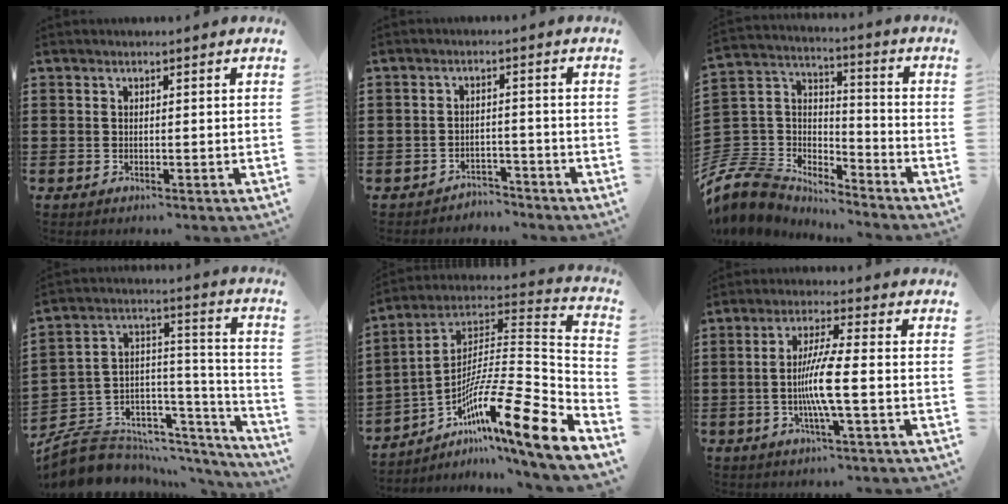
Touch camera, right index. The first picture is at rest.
{"total": 2.9, "force": [-2.8, 0.6, -0.1], "torque": [-0.006, 0.002, -0.061]}
{"total": 8.7, "force": [-7.3, 4.4, 1.7], "torque": [-0.086, -0.006, -0.152]}
{"total": 7.0, "force": [-5.6, 4.1, 0.9], "torque": [-0.035, -0.011, -0.100]}
{"total": 14.3, "force": [-7.8, 1.3, 11.9], "torque": [-0.190, -0.022, -0.148]}
{"total": 7.3, "force": [-1.4, 0.3, 7.1], "torque": [-0.145, -0.014, -0.035]}